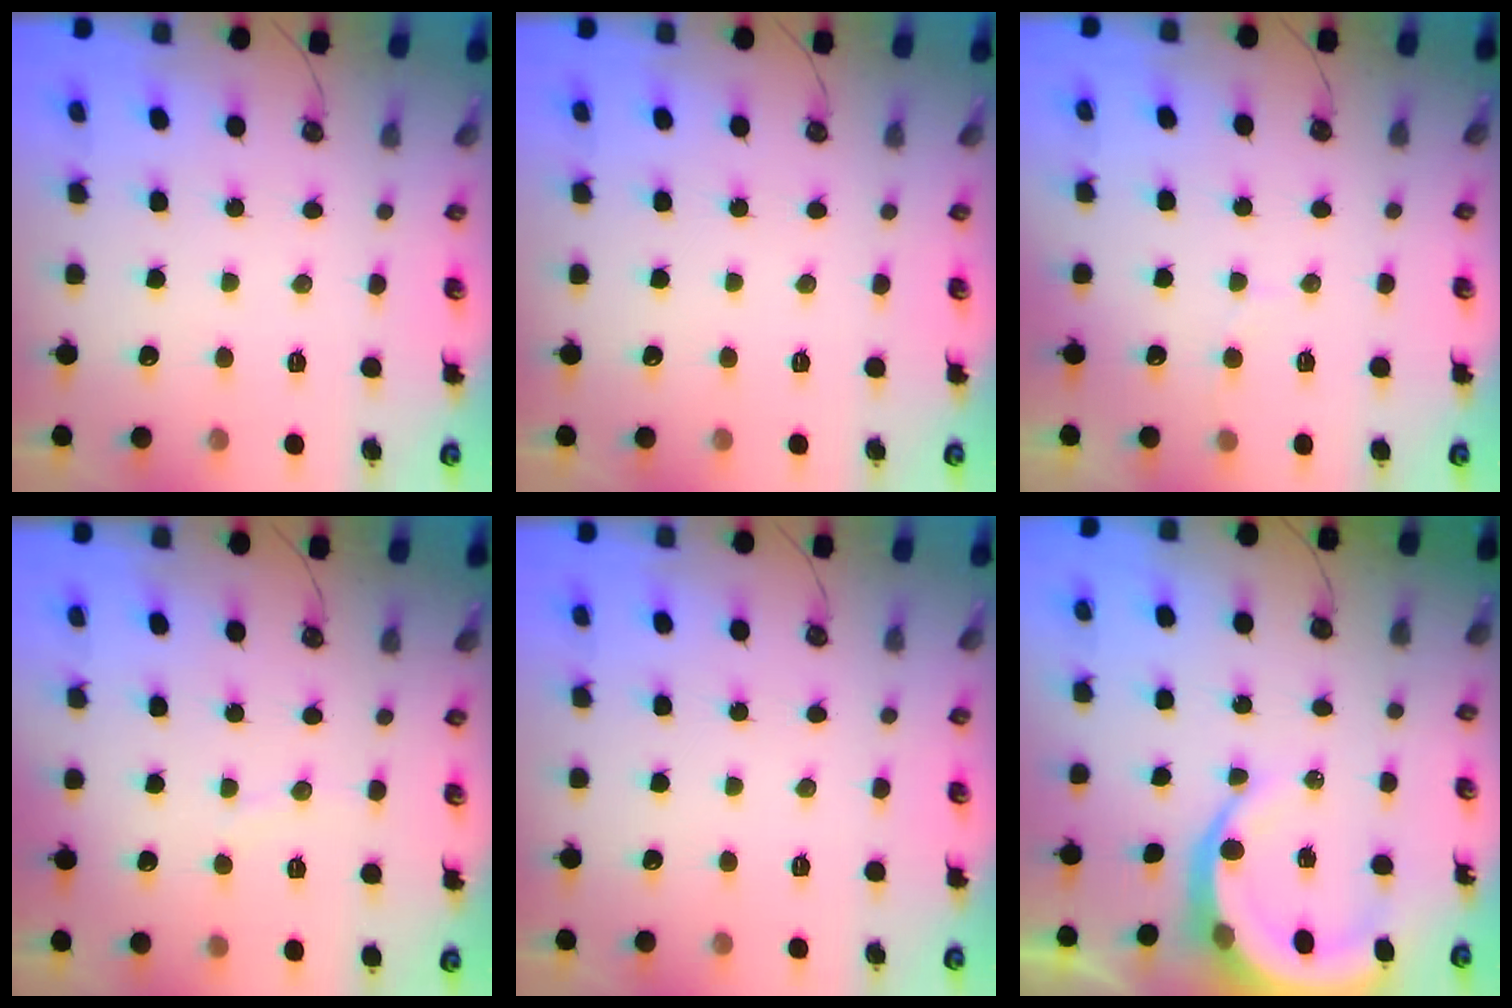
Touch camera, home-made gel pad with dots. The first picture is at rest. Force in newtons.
{"total": 0.0}
{"total": 4.6, "press": 4.6, "slide": 0.4}
{"total": 2.8, "press": 2.8, "slide": 0.4}
{"total": 0.0}
{"total": 7.7, "press": 7.6, "slide": 1.0}